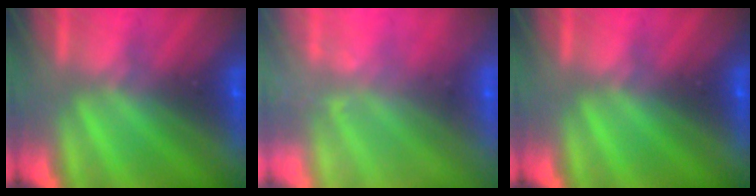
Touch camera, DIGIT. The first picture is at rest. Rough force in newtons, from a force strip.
{"total": 2.3}
{"total": 0.0}